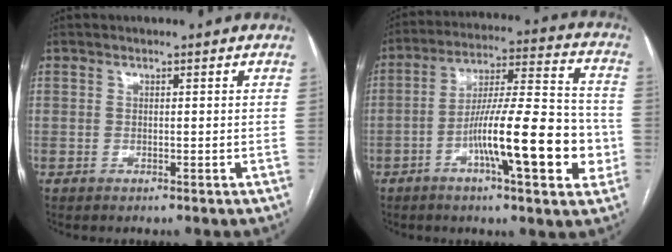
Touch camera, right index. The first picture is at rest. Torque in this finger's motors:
{"motor_torque": [0.69, -0.38, 0.50, 0.21]}